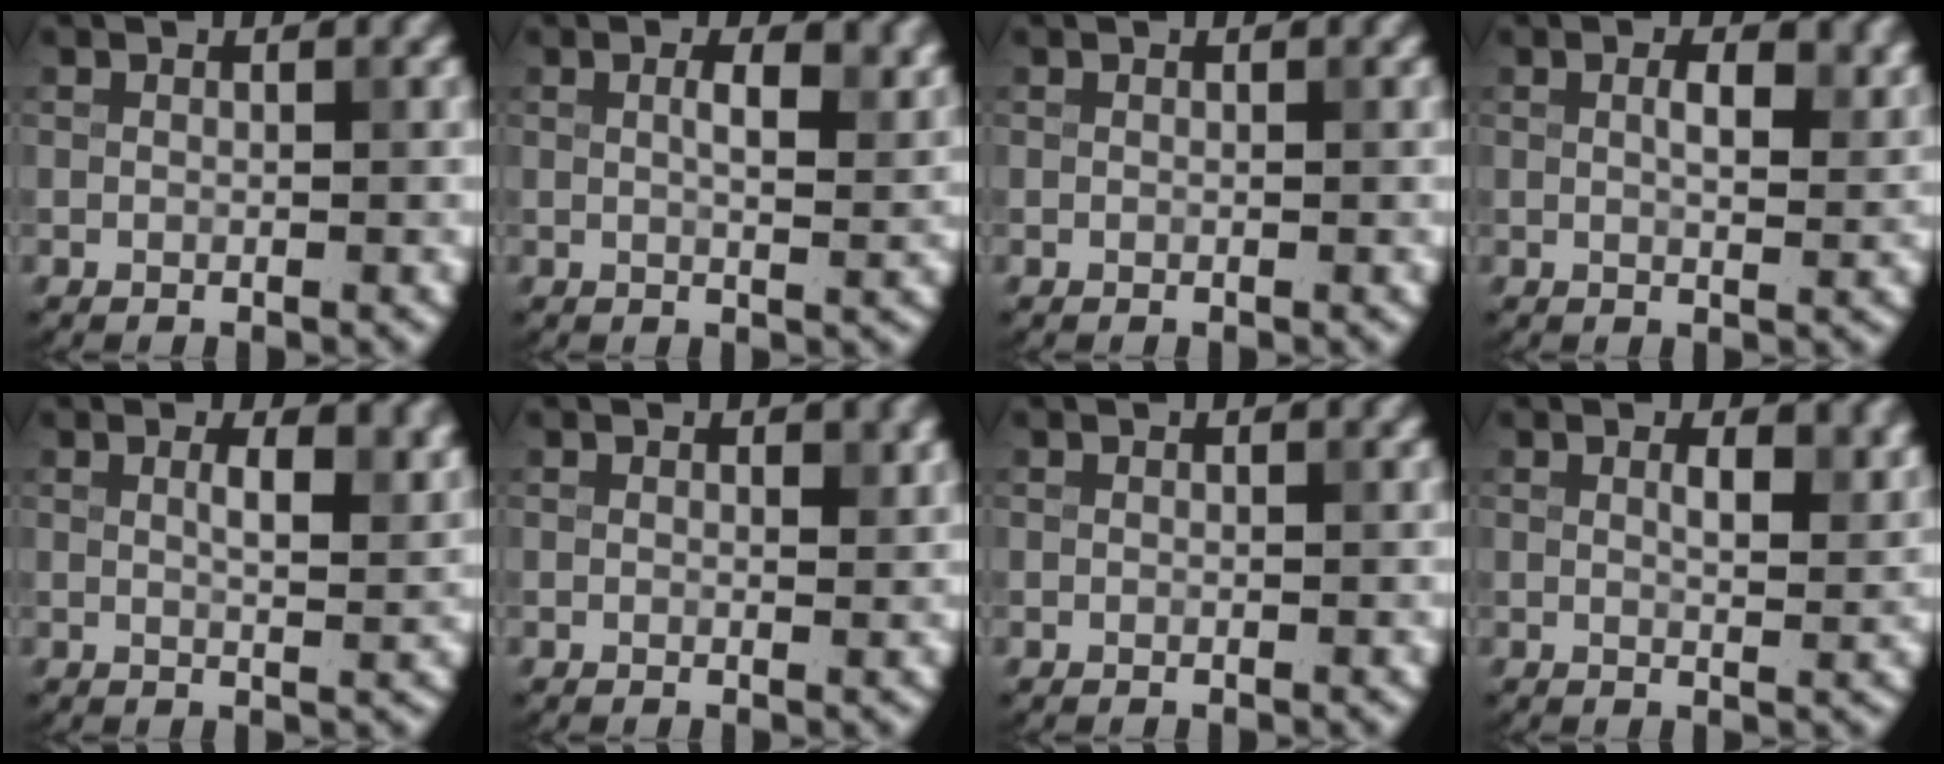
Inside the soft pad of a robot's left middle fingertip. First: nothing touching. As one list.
[{"total": 4.1, "force": [1.6, 1.7, 3.4], "torque": [-0.046, 0.005, 0.021]}, {"total": 0.0}, {"total": 3.4, "force": [1.3, 1.4, 2.7], "torque": [-0.047, 0.001, 0.021]}, {"total": 4.3, "force": [1.9, 1.7, 3.5], "torque": [-0.041, 0.004, 0.025]}, {"total": 0.8, "force": [0.4, 0.4, 0.6], "torque": [-0.005, -0.003, 0.006]}, {"total": 0.0}, {"total": 3.1, "force": [1.5, 1.2, 2.5], "torque": [-0.030, 0.000, 0.025]}]